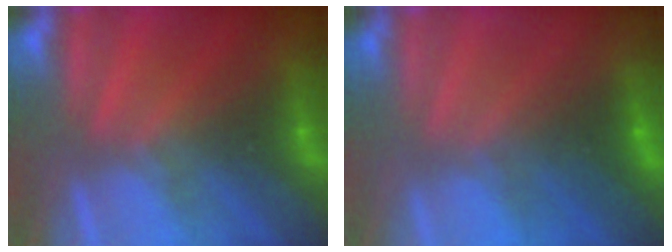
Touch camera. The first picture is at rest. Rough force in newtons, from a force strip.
{"total": 1.8}